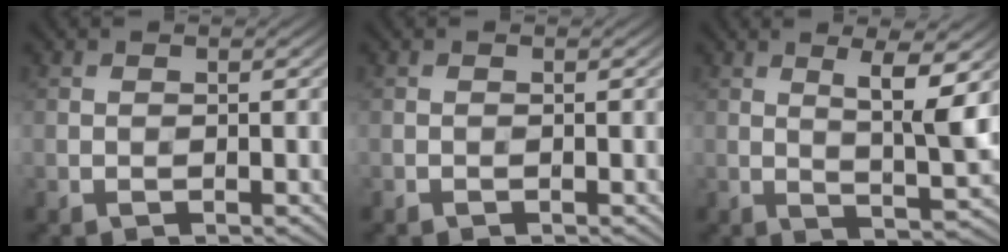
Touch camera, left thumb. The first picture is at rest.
{"total": 0.0}
{"total": 5.5, "force": [2.4, 0.4, 5.0], "torque": [-0.096, 0.001, 0.051]}